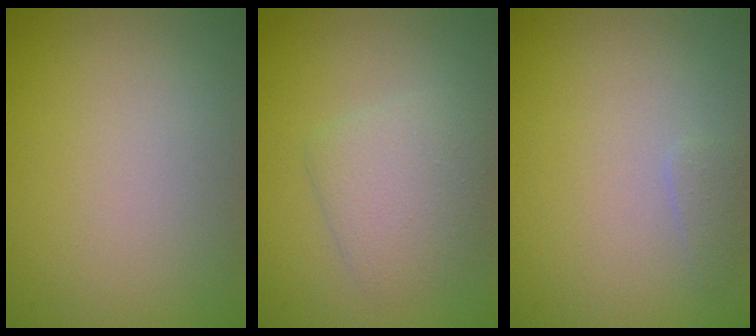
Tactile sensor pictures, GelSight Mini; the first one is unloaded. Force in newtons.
{"total": 3.0, "press": 3.0, "slide": 0.0}
{"total": 0.9, "press": 0.9, "slide": 0.0}